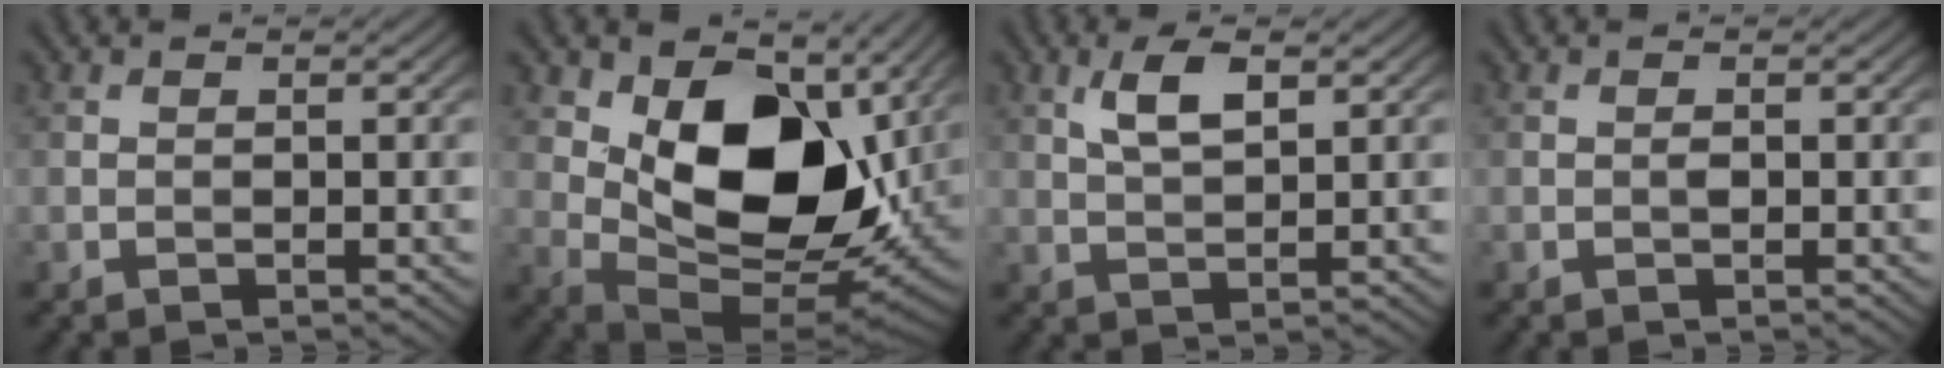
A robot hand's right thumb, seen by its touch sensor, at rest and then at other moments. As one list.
[{"total": 15.9, "force": [3.2, 9.8, 12.2], "torque": [-0.193, -0.017, 0.071]}, {"total": 4.4, "force": [2.0, 1.5, 3.6], "torque": [-0.079, 0.001, 0.041]}, {"total": 0.7, "force": [0.0, 0.2, 0.6], "torque": [-0.012, 0.000, -0.001]}]